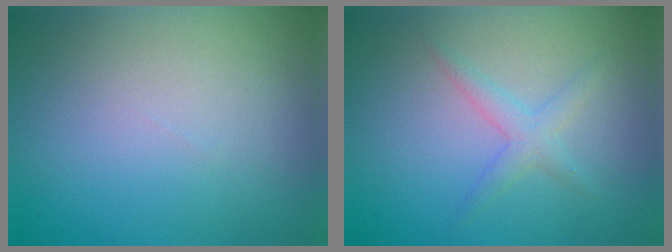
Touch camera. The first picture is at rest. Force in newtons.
{"total": 1.9, "press": 1.9, "slide": 0.1}